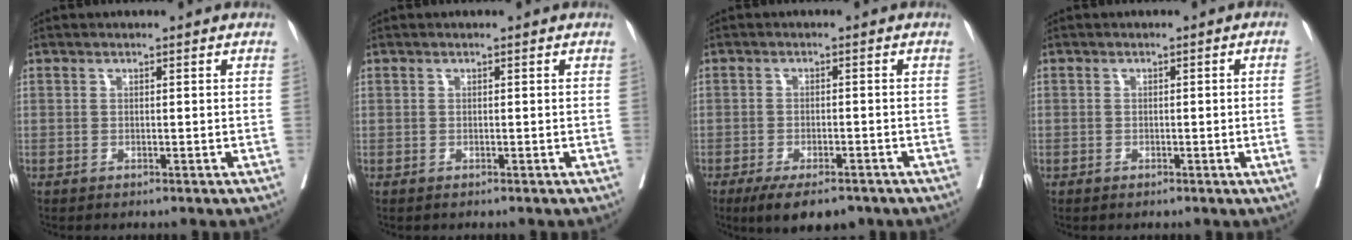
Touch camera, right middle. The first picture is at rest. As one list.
[{"total": 0.0}, {"total": 7.6, "force": [-5.5, 2.5, 4.6], "torque": [-0.063, -0.007, -0.084]}, {"total": 2.0, "force": [-0.2, -0.5, 1.9], "torque": [-0.023, 0.002, -0.004]}]